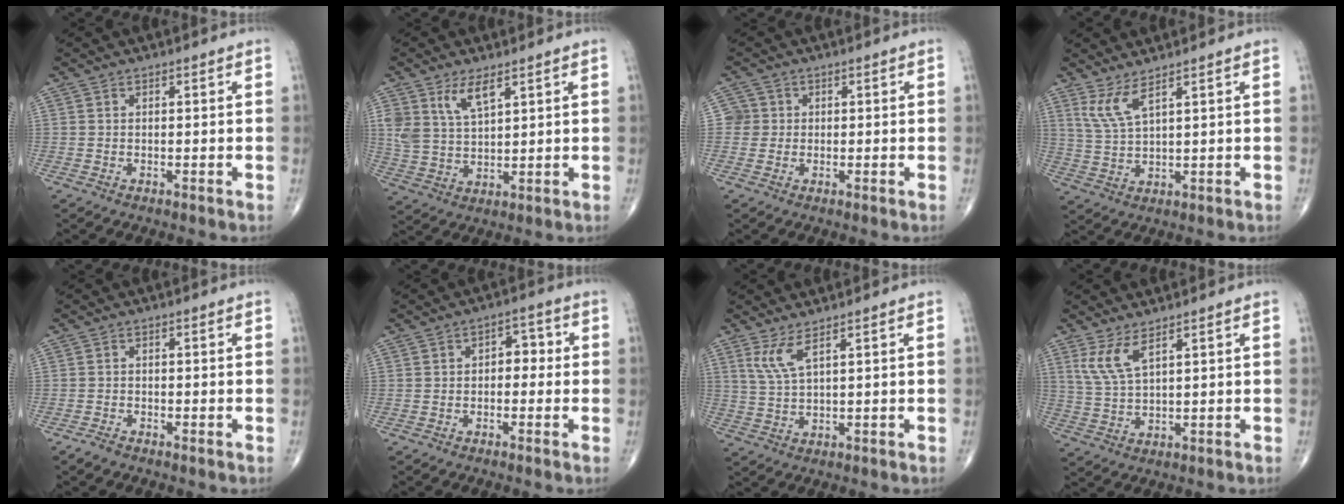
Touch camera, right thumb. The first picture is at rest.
{"total": 6.6, "force": [3.9, 2.7, 4.6], "torque": [-0.087, -0.021, 0.084]}
{"total": 2.7, "force": [0.1, 2.7, 0.0], "torque": [0.021, 0.007, -0.003]}
{"total": 4.8, "force": [3.1, 0.7, 3.6], "torque": [-0.085, -0.023, 0.073]}
{"total": 1.4, "force": [-1.2, 0.4, 0.6], "torque": [-0.017, -0.001, -0.025]}
{"total": 3.9, "force": [-0.2, 2.6, 2.9], "torque": [-0.016, 0.018, -0.012]}
{"total": 4.2, "force": [2.4, 0.6, 3.3], "torque": [-0.082, -0.017, 0.061]}
{"total": 5.4, "force": [3.1, 1.3, 4.2], "torque": [-0.097, -0.018, 0.075]}